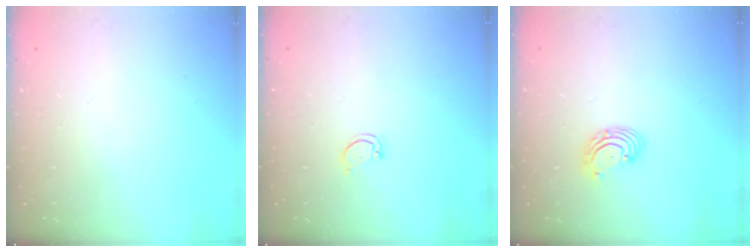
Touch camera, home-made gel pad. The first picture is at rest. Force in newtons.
{"total": 2.6, "press": 2.5, "slide": 0.4}
{"total": 2.8, "press": 2.8, "slide": 0.2}